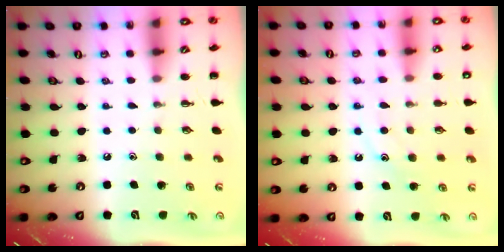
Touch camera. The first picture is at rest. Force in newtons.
{"total": 11.8, "press": 11.7, "slide": 1.4}